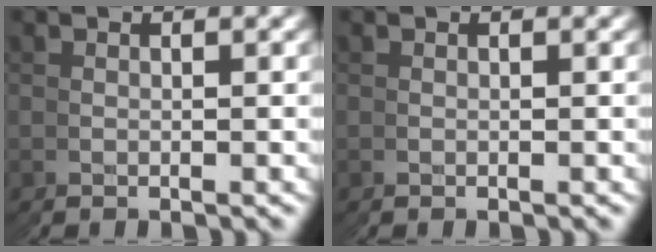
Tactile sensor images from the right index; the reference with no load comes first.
{"total": 0.0}